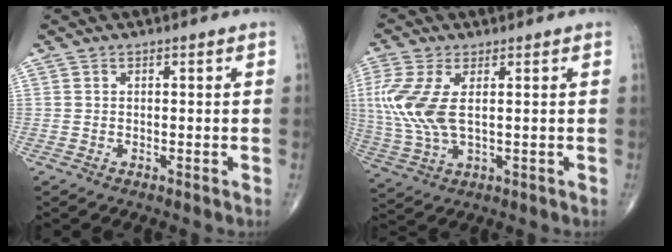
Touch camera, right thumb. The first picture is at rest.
{"total": 10.6, "force": [1.7, 5.0, 9.2], "torque": [-0.238, -0.001, 0.041]}